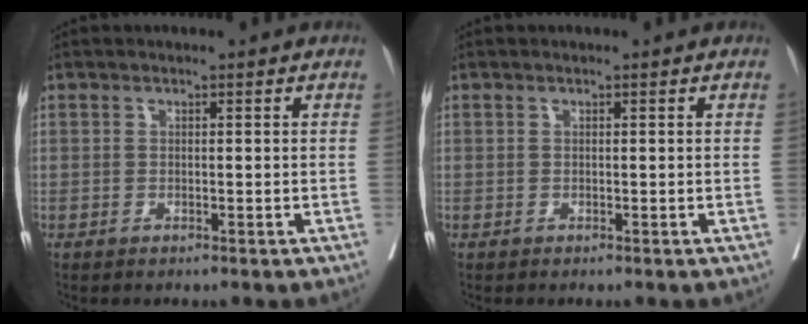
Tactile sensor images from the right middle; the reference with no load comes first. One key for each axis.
{"total": 0.0}